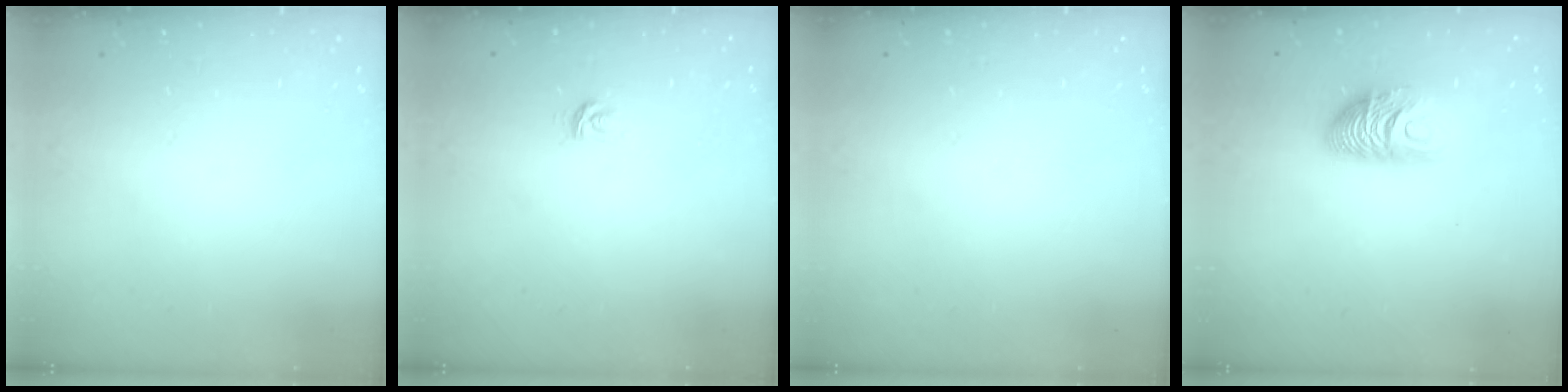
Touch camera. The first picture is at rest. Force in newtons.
{"total": 2.7, "press": 2.7, "slide": 0.4}
{"total": 0.0}
{"total": 9.6, "press": 9.6, "slide": 0.3}